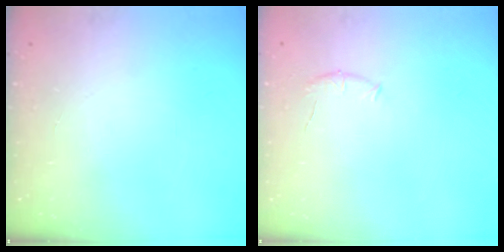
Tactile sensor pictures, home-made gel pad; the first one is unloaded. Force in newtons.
{"total": 6.7, "press": 6.5, "slide": 1.9}